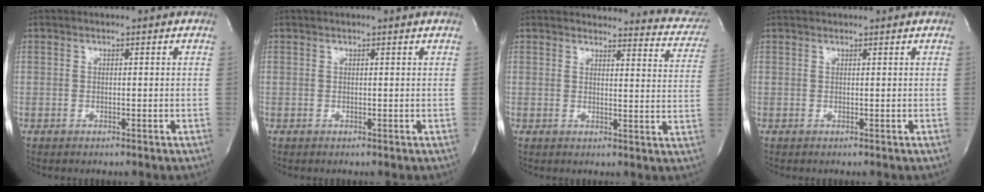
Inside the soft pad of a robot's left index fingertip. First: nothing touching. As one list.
[{"total": 0.8, "force": [0.7, -0.1, 0.4], "torque": [-0.011, 0.004, 0.013]}, {"total": 15.7, "force": [15.1, 3.5, 2.4], "torque": [0.004, -0.068, 0.136]}, {"total": 1.7, "force": [1.6, 0.1, 0.6], "torque": [-0.008, 0.025, 0.029]}]